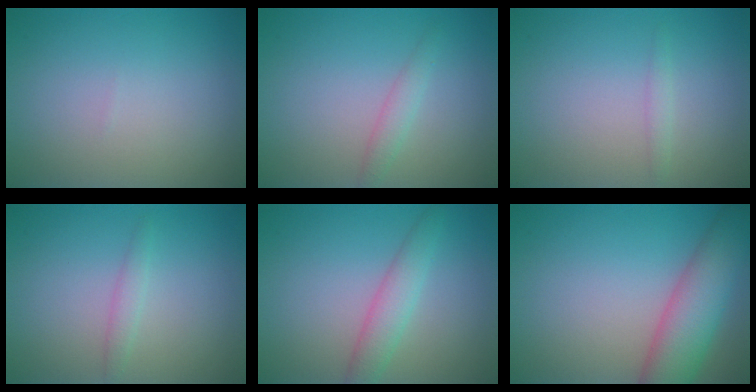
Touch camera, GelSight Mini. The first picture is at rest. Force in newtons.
{"total": 1.4, "press": 1.4, "slide": 0.1}
{"total": 0.8, "press": 0.8, "slide": 0.1}
{"total": 1.0, "press": 1.0, "slide": 0.1}
{"total": 2.7, "press": 2.7, "slide": 0.1}
{"total": 6.8, "press": 6.8, "slide": 0.4}